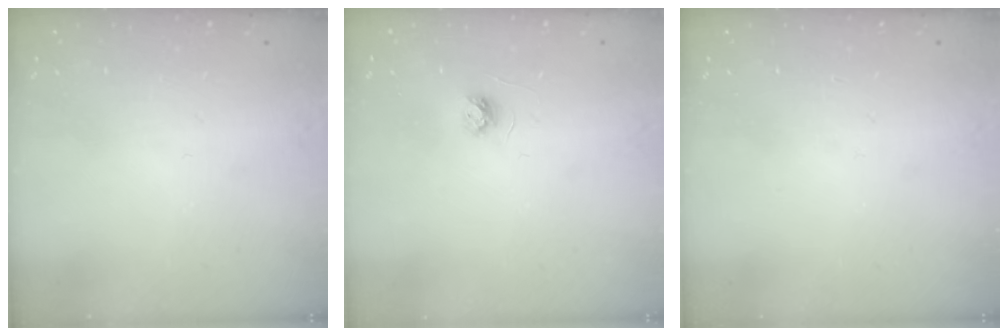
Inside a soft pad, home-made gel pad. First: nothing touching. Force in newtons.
{"total": 3.8, "press": 3.7, "slide": 0.5}
{"total": 0.0}